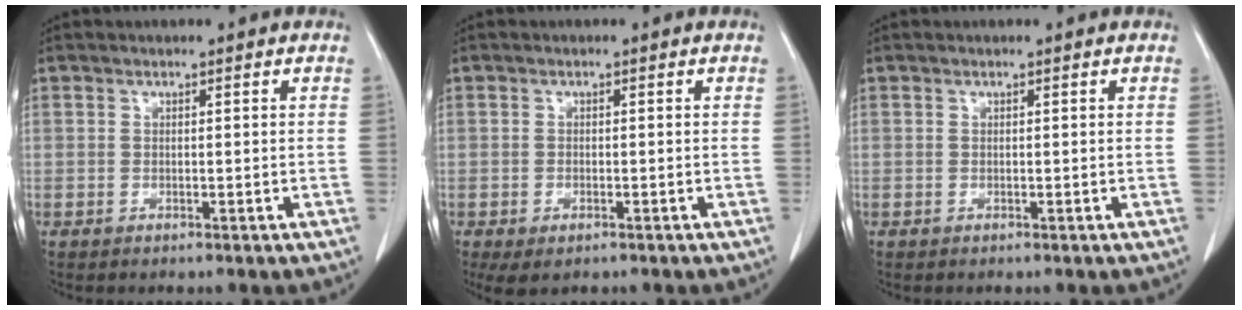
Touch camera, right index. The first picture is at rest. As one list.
[{"total": 3.1, "force": [-1.8, 1.4, 2.1], "torque": [-0.039, -0.007, -0.022]}, {"total": 0.0}]